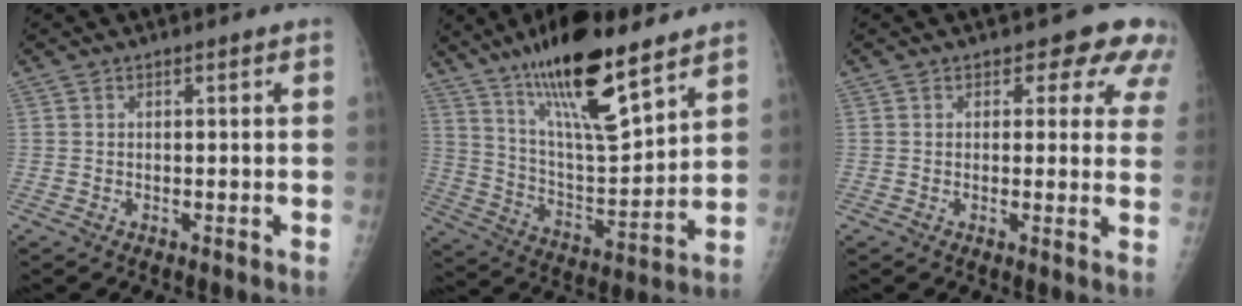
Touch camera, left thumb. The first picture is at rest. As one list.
[{"total": 20.3, "force": [13.7, 5.0, 14.1], "torque": [-0.226, -0.068, 0.247]}, {"total": 8.0, "force": [5.3, 4.6, 4.0], "torque": [0.002, -0.019, 0.040]}]